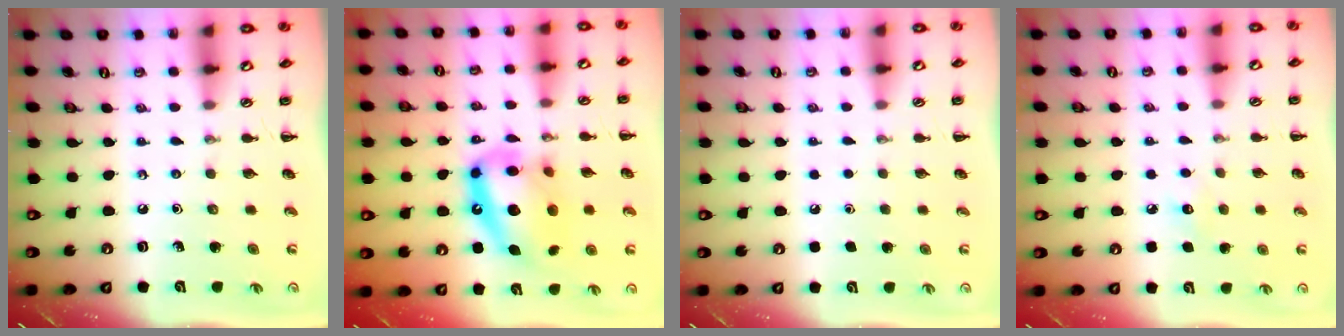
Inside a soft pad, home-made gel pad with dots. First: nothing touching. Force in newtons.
{"total": 17.9, "press": 17.3, "slide": 4.9}
{"total": 1.7, "press": 1.7, "slide": 0.1}
{"total": 5.8, "press": 5.6, "slide": 1.3}